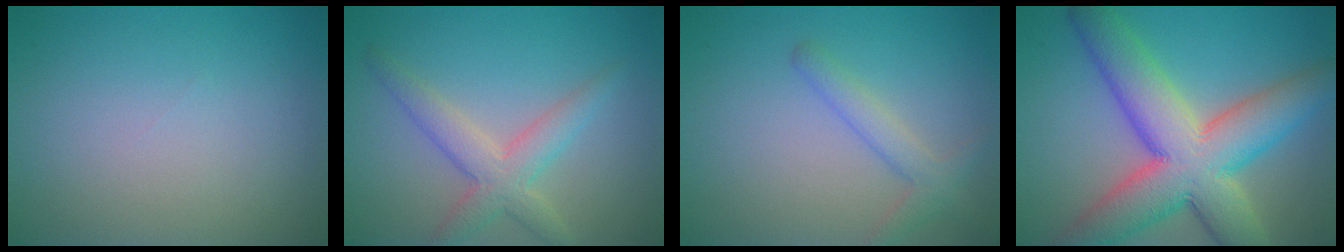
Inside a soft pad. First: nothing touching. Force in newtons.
{"total": 3.8, "press": 3.8, "slide": 0.2}
{"total": 2.5, "press": 2.5, "slide": 0.1}
{"total": 11.7, "press": 11.7, "slide": 0.4}